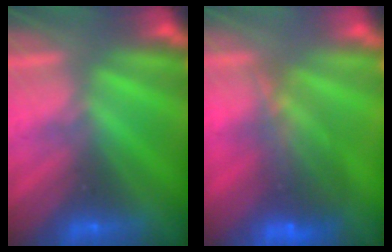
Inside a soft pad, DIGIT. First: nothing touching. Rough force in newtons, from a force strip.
{"total": 5.7}